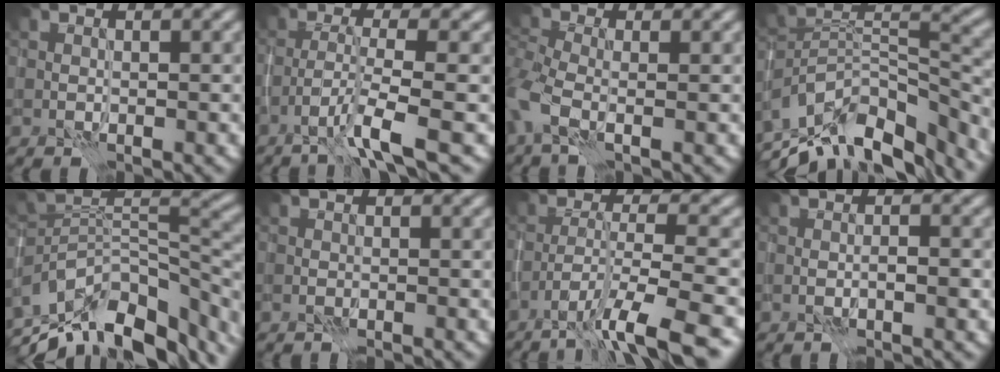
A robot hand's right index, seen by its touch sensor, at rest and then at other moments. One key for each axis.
{"total": 4.0, "fx": -2.3, "fy": 0.2, "fz": 3.3, "tx": -0.055, "ty": 0.005, "tz": -0.050}
{"total": 4.6, "fx": -1.5, "fy": 2.7, "fz": 3.4, "tx": -0.083, "ty": -0.010, "tz": -0.039}
{"total": 12.5, "fx": -9.3, "fy": 5.5, "fz": 6.3, "tx": -0.125, "ty": 0.015, "tz": -0.153}
{"total": 13.7, "fx": -9.6, "fy": 6.4, "fz": 7.4, "tx": -0.143, "ty": 0.005, "tz": -0.150}
{"total": 0.7, "fx": -0.7, "fy": 0.1, "fz": -0.1, "tx": 0.003, "ty": 0.001, "tz": -0.010}
{"total": 7.7, "fx": -5.1, "fy": 1.4, "fz": 5.6, "tx": -0.082, "ty": 0.007, "tz": -0.085}
{"total": 1.0, "fx": -0.5, "fy": 0.3, "fz": 0.8, "tx": -0.014, "ty": 0.007, "tz": -0.010}